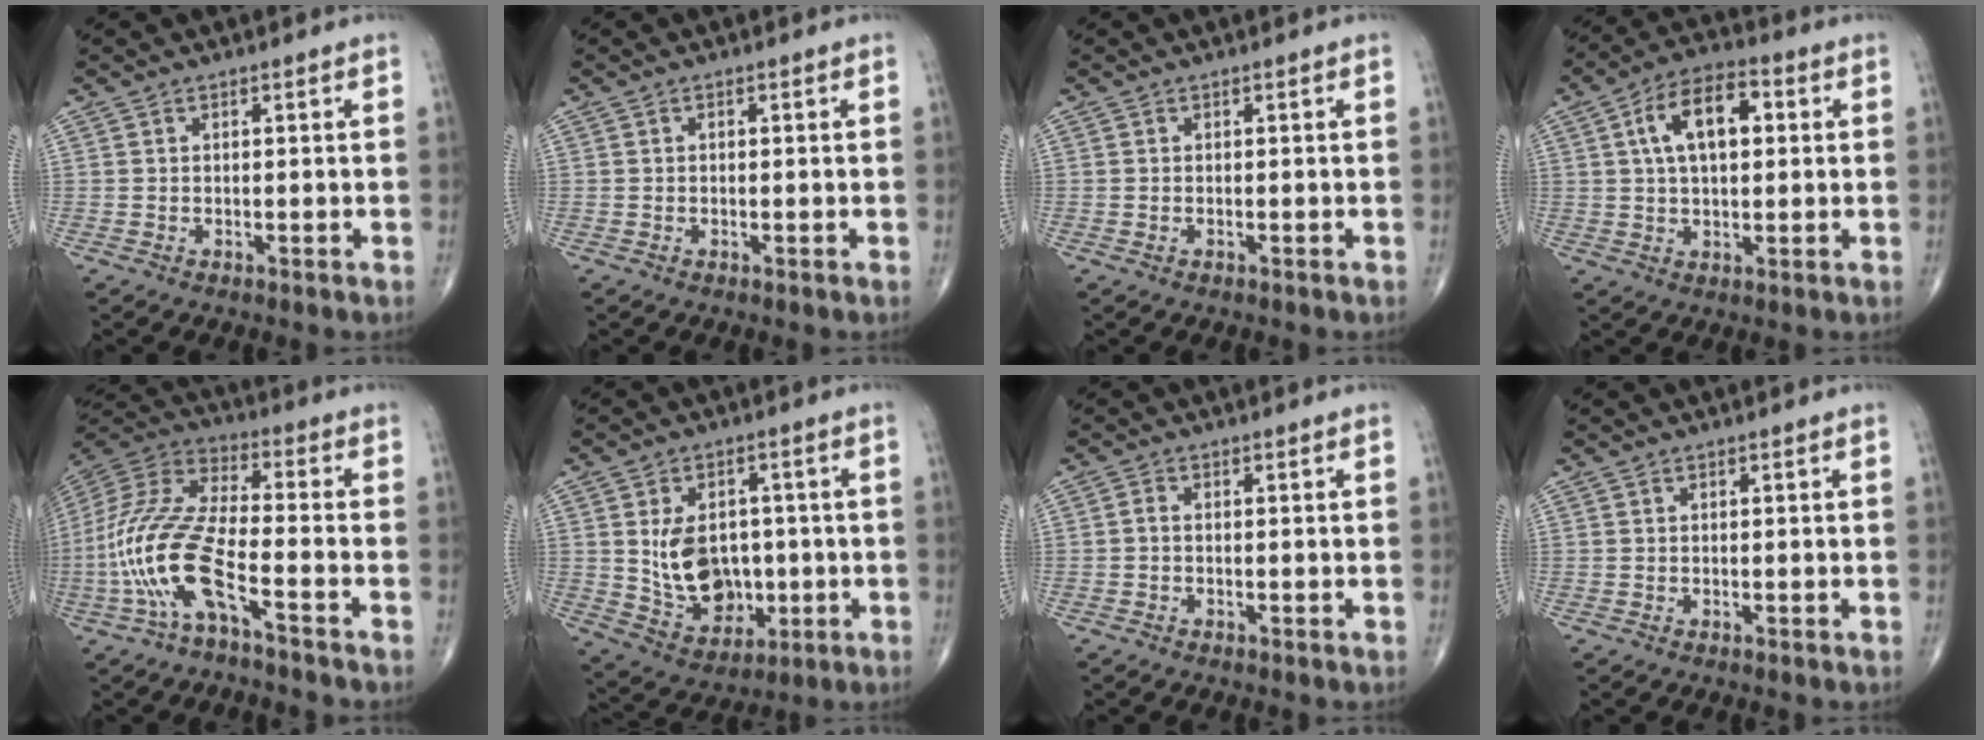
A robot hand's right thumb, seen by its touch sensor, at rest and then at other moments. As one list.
[{"total": 0.0}, {"total": 0.0}, {"total": 11.6, "force": [2.6, 6.1, 9.4], "torque": [-0.152, 0.019, 0.037]}, {"total": 17.0, "force": [-6.6, 5.0, 14.8], "torque": [-0.343, 0.045, -0.129]}, {"total": 12.2, "force": [0.0, 9.0, 8.4], "torque": [-0.104, -0.004, 0.019]}, {"total": 0.8, "force": [-0.3, 0.5, 0.7], "torque": [-0.011, 0.001, -0.008]}, {"total": 0.0}]